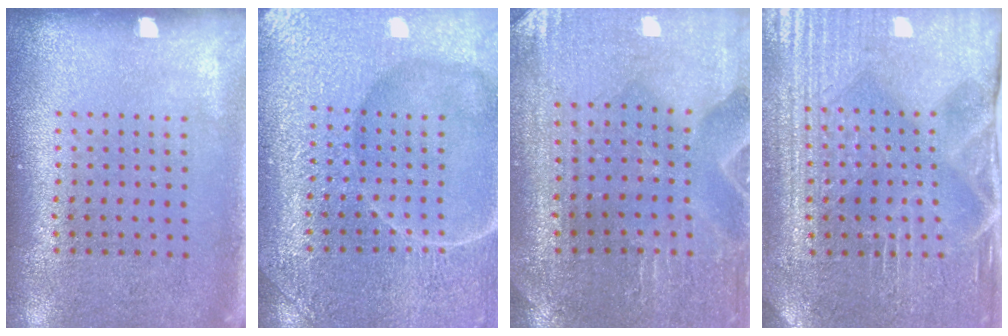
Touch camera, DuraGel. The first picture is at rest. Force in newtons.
{"total": 5.2, "press": 5.1, "slide": 0.6}
{"total": 0.8, "press": 0.8, "slide": 0.2}
{"total": 4.2, "press": 4.1, "slide": 0.9}